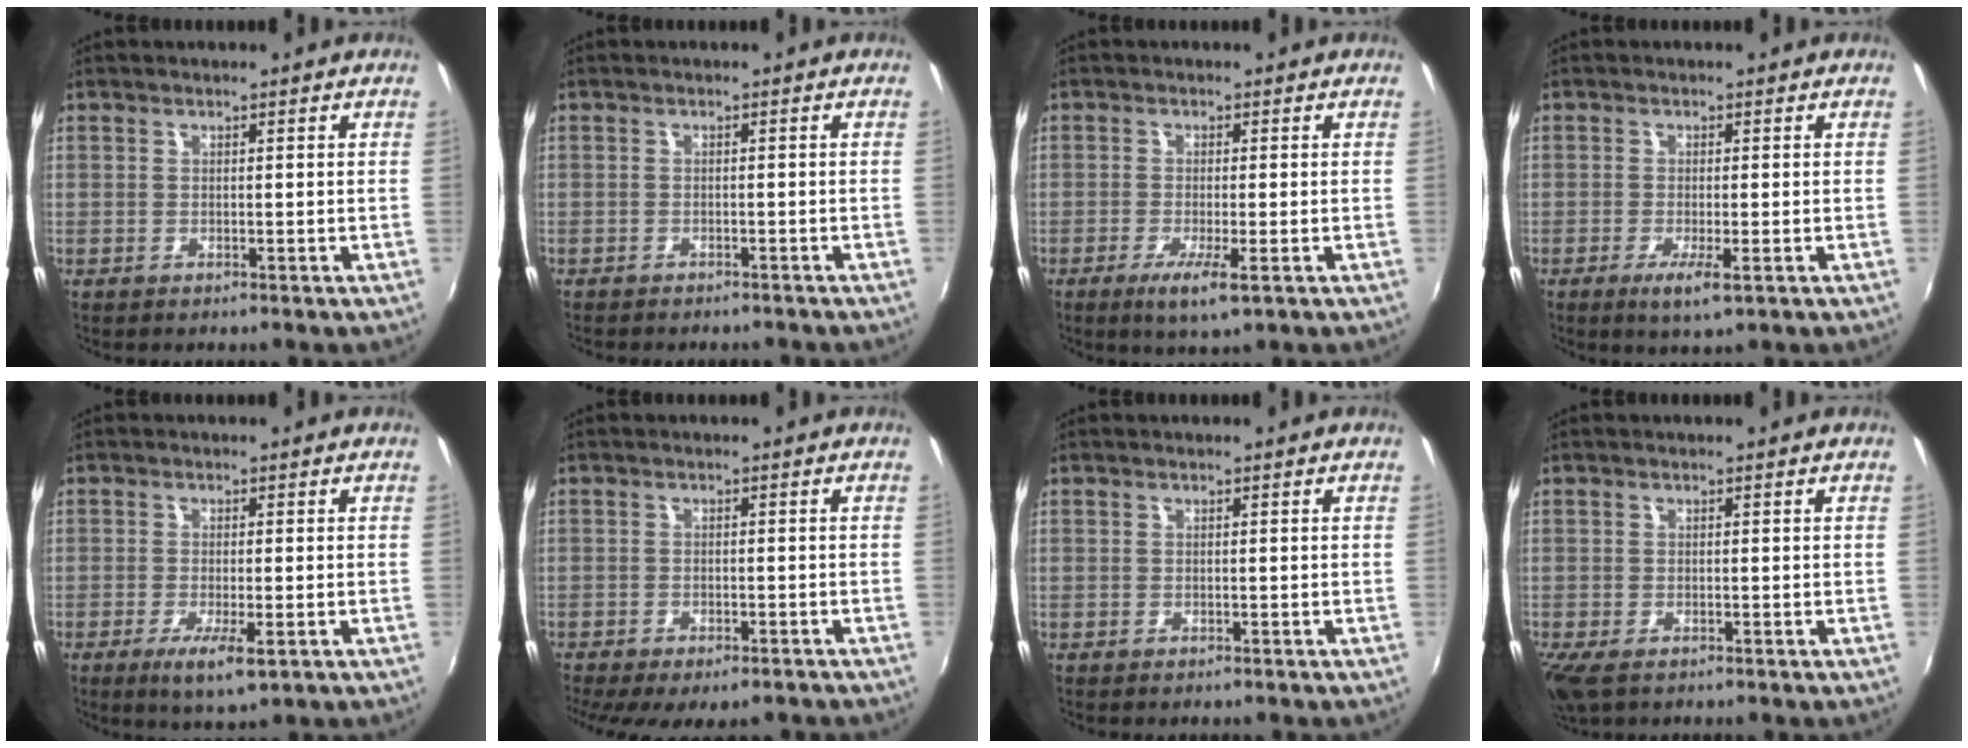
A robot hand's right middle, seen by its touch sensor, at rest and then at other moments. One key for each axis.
{"total": 3.8, "fx": -3.5, "fy": 0.8, "fz": 1.4, "tx": -0.035, "ty": -0.012, "tz": -0.050}
{"total": 4.7, "fx": -2.0, "fy": 0.1, "fz": 4.3, "tx": -0.089, "ty": -0.016, "tz": -0.038}
{"total": 3.7, "fx": -1.4, "fy": 0.2, "fz": 3.4, "tx": -0.071, "ty": -0.014, "tz": -0.027}
{"total": 5.6, "fx": -2.4, "fy": 0.9, "fz": 4.9, "tx": -0.099, "ty": -0.020, "tz": -0.039}
{"total": 9.3, "fx": -7.2, "fy": 2.8, "fz": 5.2, "tx": -0.111, "ty": -0.038, "tz": -0.106}
{"total": 0.0}
{"total": 3.7, "fx": -2.3, "fy": 1.5, "fz": 2.5, "tx": -0.052, "ty": -0.017, "tz": -0.040}